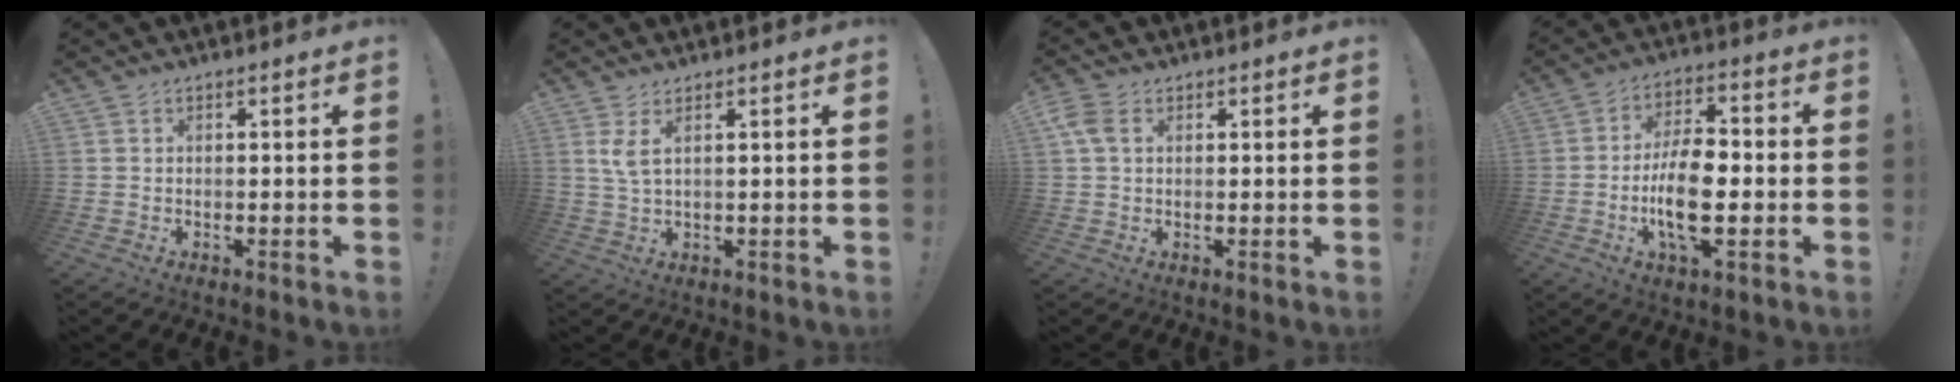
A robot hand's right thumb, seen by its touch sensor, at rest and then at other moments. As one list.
[{"total": 3.8, "force": [1.8, 0.8, 3.2], "torque": [-0.062, -0.004, 0.032]}, {"total": 4.4, "force": [2.2, 2.7, 2.7], "torque": [-0.053, -0.002, 0.039]}, {"total": 12.6, "force": [-2.3, 5.7, 11.0], "torque": [-0.203, 0.002, -0.045]}]